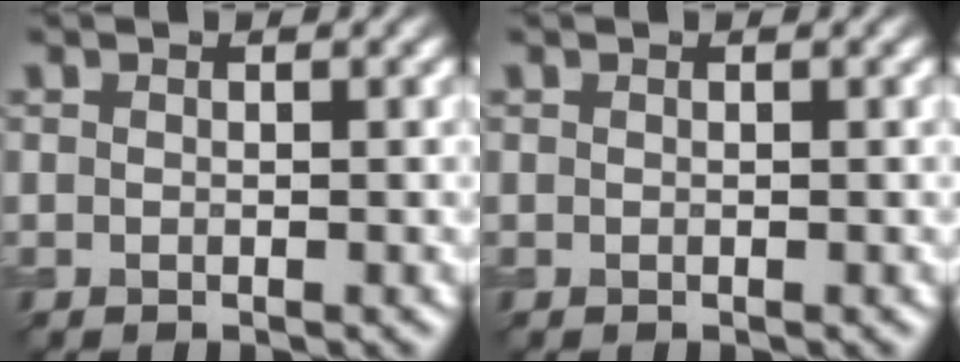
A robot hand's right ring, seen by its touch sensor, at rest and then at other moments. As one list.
[{"total": 0.0}]